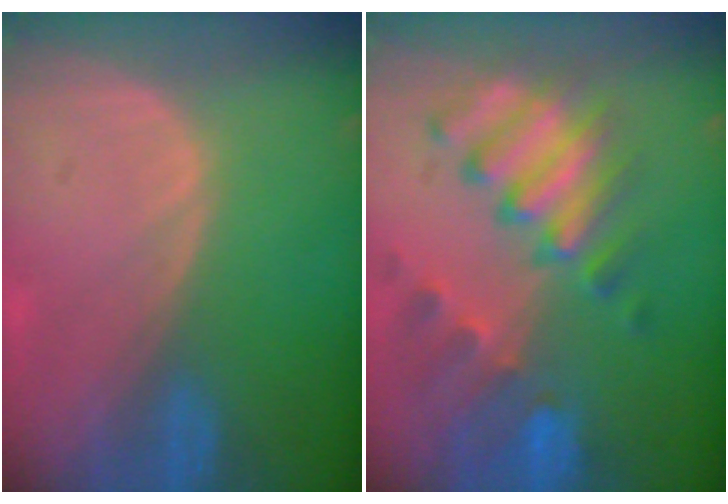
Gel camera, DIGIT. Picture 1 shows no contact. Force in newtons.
{"total": 10.1, "press": 8.8, "slide": 4.9}